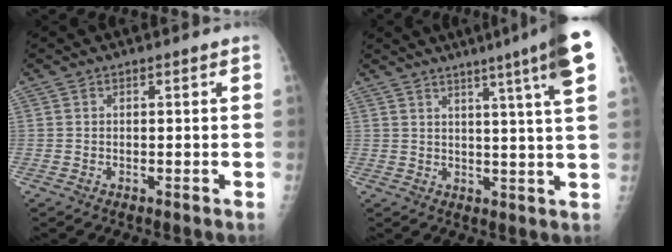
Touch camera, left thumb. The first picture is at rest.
{"total": 13.1, "force": [7.4, -0.4, 10.7], "torque": [-0.146, -0.021, 0.084]}